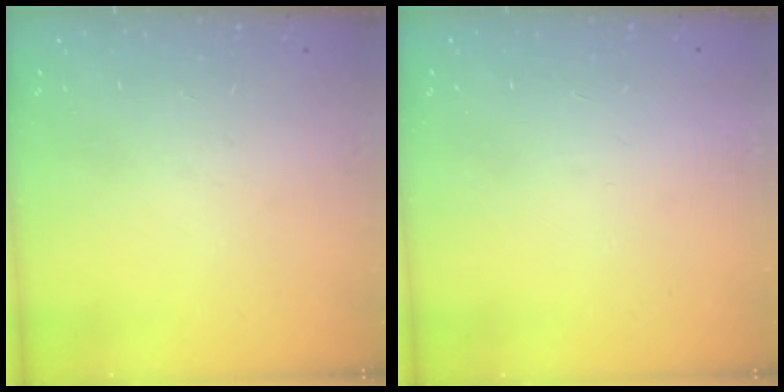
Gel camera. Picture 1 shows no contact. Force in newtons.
{"total": 1.6, "press": 1.6, "slide": 0.1}